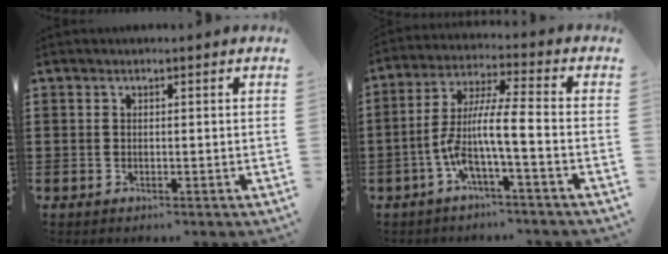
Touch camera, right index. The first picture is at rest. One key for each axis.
{"total": 8.2, "fx": -3.1, "fy": 1.0, "fz": 7.5, "tx": -0.168, "ty": -0.015, "tz": -0.068}